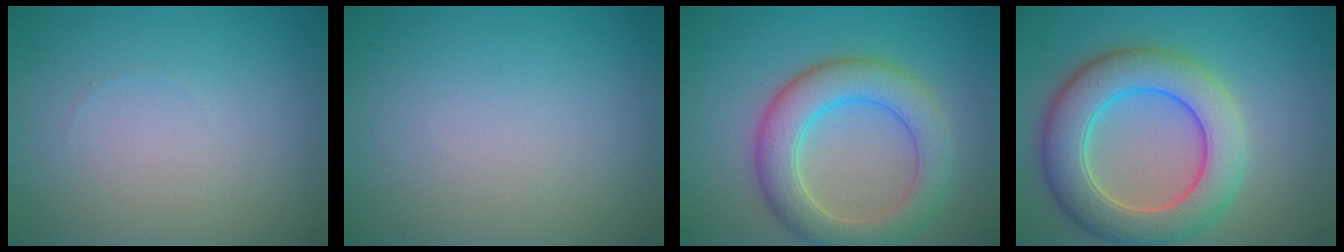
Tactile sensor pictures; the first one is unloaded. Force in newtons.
{"total": 0.0}
{"total": 6.3, "press": 6.3, "slide": 0.2}
{"total": 8.1, "press": 8.1, "slide": 0.3}